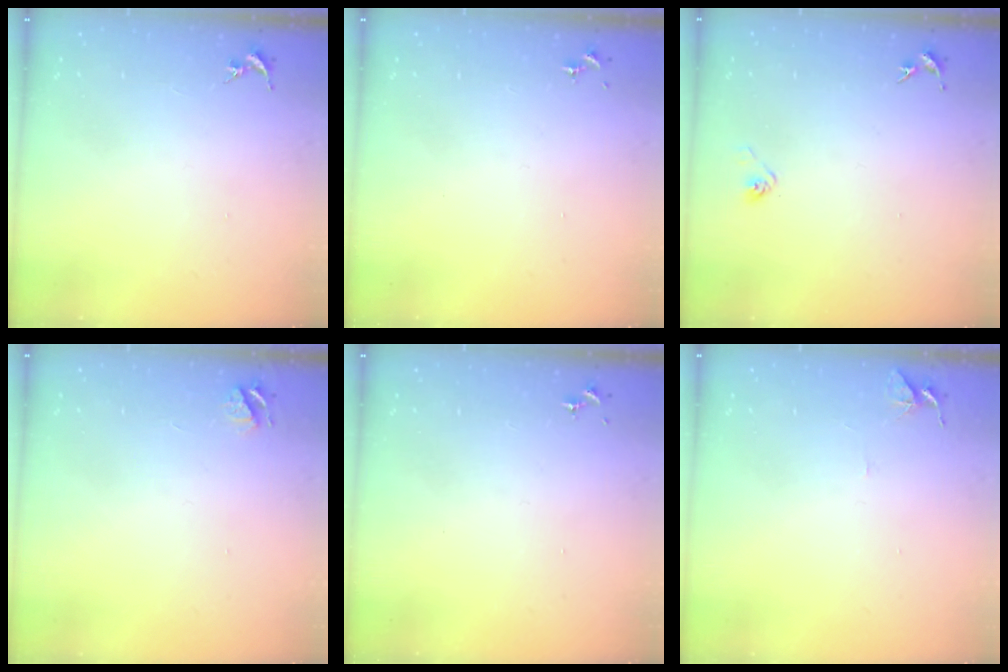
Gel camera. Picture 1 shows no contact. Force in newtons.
{"total": 0.0}
{"total": 3.8, "press": 3.7, "slide": 1.0}
{"total": 3.9, "press": 3.9, "slide": 0.4}
{"total": 0.0}
{"total": 5.2, "press": 5.1, "slide": 0.4}